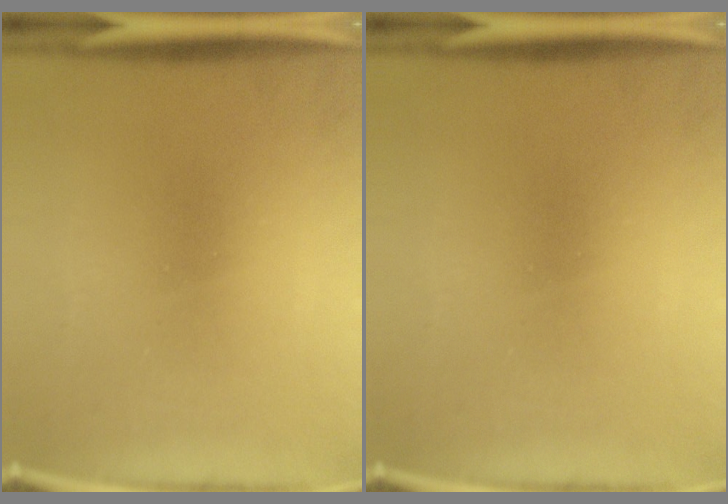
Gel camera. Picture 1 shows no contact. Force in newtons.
{"total": 0.0}